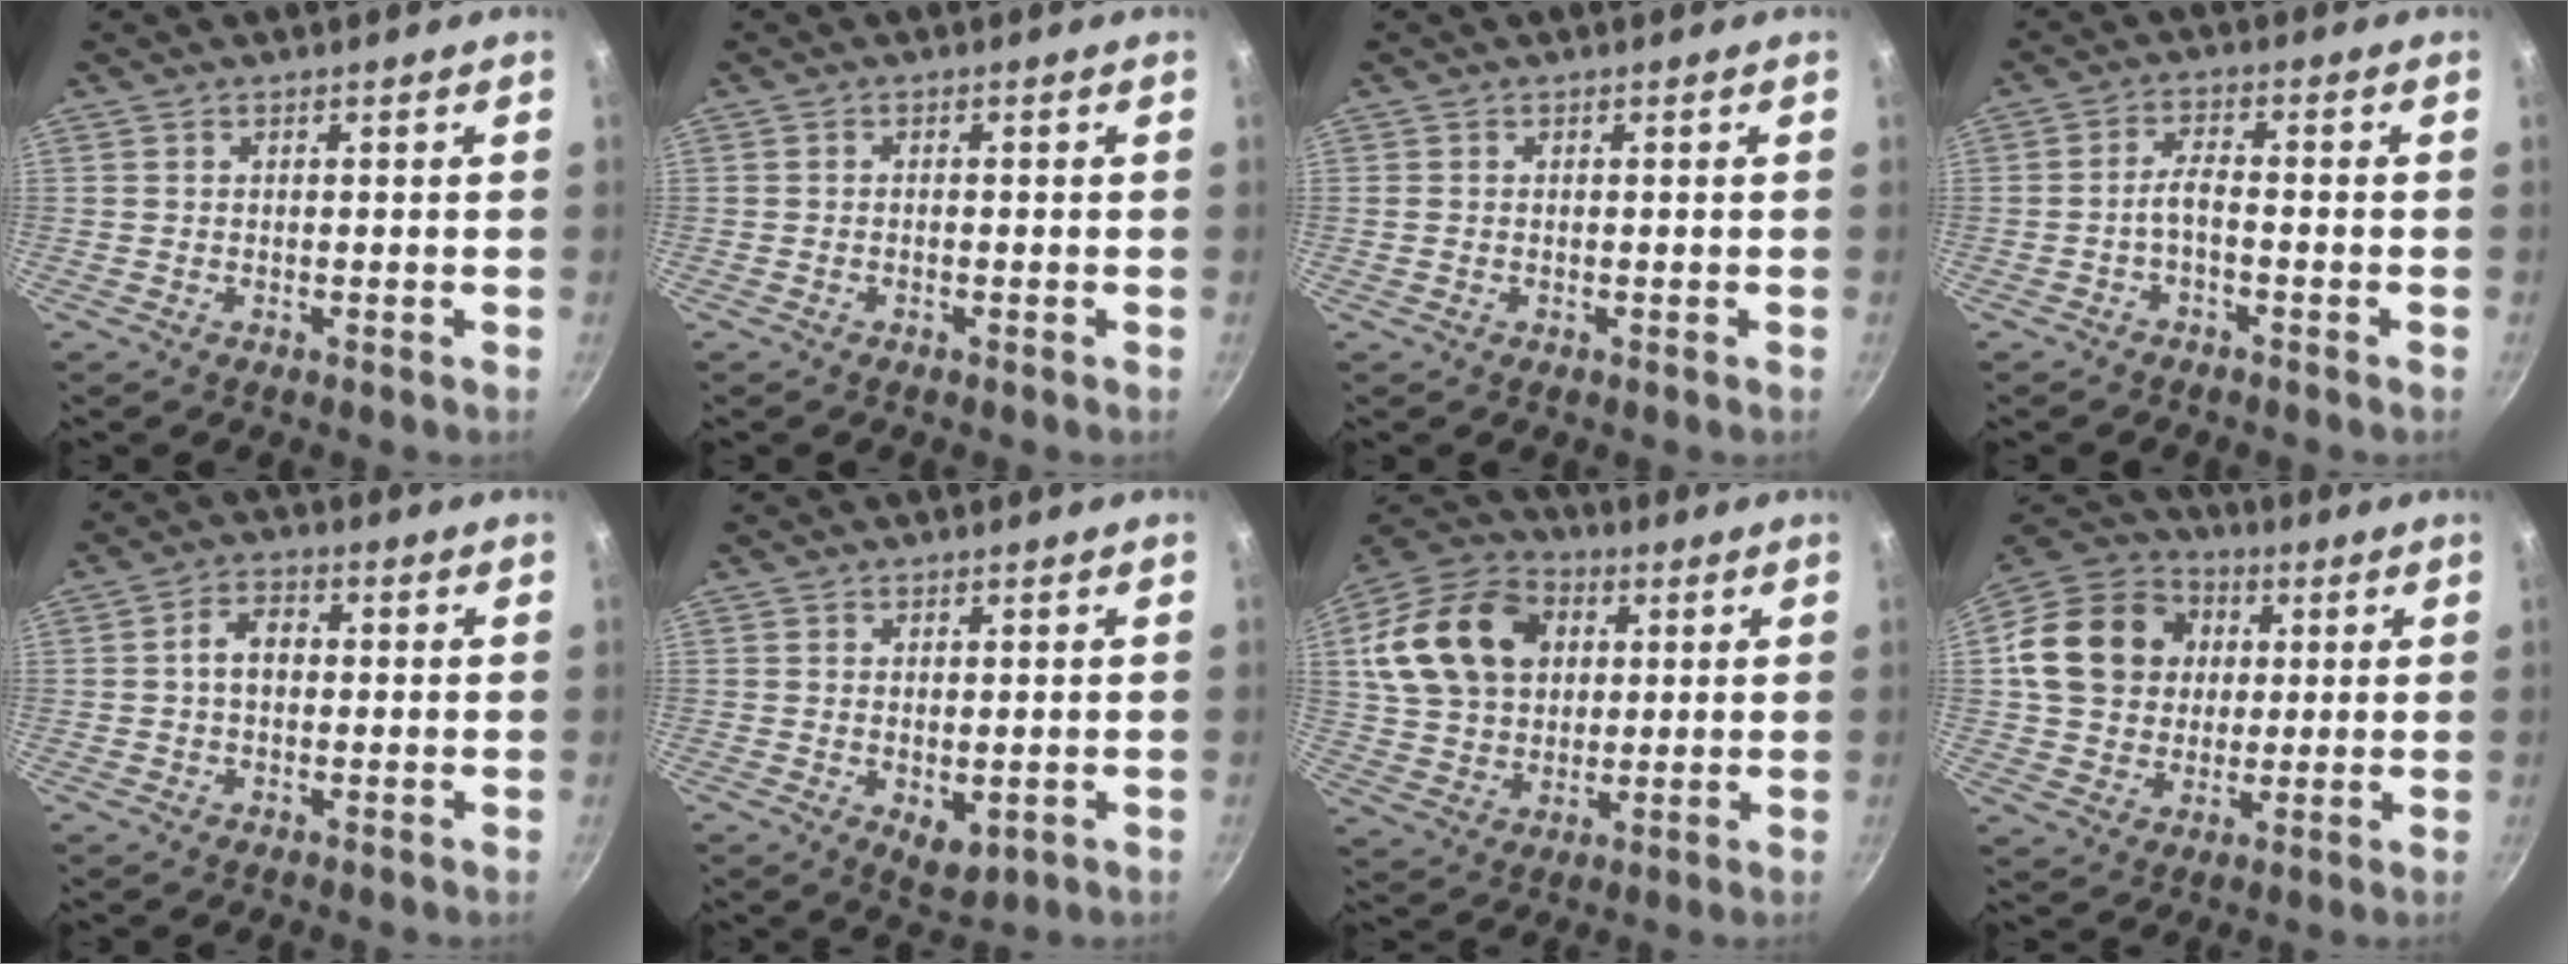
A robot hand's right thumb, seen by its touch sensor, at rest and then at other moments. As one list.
[{"total": 0.7, "force": [-0.4, 0.3, 0.5], "torque": [-0.011, 0.005, -0.010]}, {"total": 0.6, "force": [-0.1, 0.5, 0.3], "torque": [-0.007, 0.002, -0.001]}, {"total": 3.3, "force": [-1.8, 1.0, 2.6], "torque": [-0.058, 0.023, -0.038]}, {"total": 4.9, "force": [0.1, 3.4, 3.5], "torque": [-0.047, 0.017, -0.007]}, {"total": 4.4, "force": [-0.5, 2.5, 3.5], "torque": [-0.048, -0.013, 0.000]}, {"total": 19.4, "force": [5.0, 14.4, 12.0], "torque": [-0.201, 0.012, 0.086]}, {"total": 17.5, "force": [3.0, 14.7, 8.9], "torque": [-0.143, 0.020, 0.046]}]